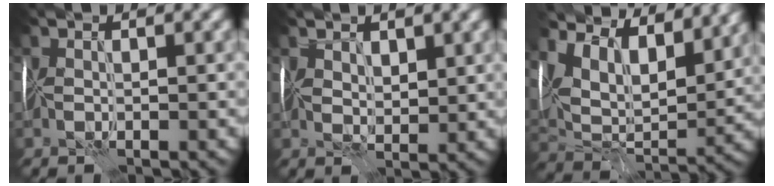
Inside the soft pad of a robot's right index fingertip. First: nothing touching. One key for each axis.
{"total": 2.3, "fx": 1.5, "fy": 1.1, "fz": 1.3, "tx": -0.030, "ty": 0.000, "tz": 0.028}
{"total": 10.4, "fx": 6.9, "fy": 5.4, "fz": 5.6, "tx": -0.118, "ty": 0.012, "tz": 0.120}